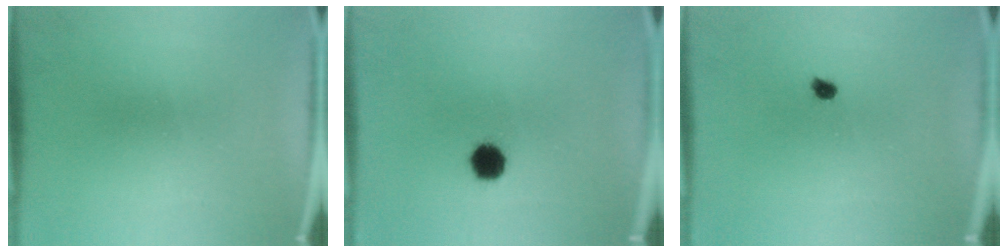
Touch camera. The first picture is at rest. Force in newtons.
{"total": 5.4}
{"total": 1.4}